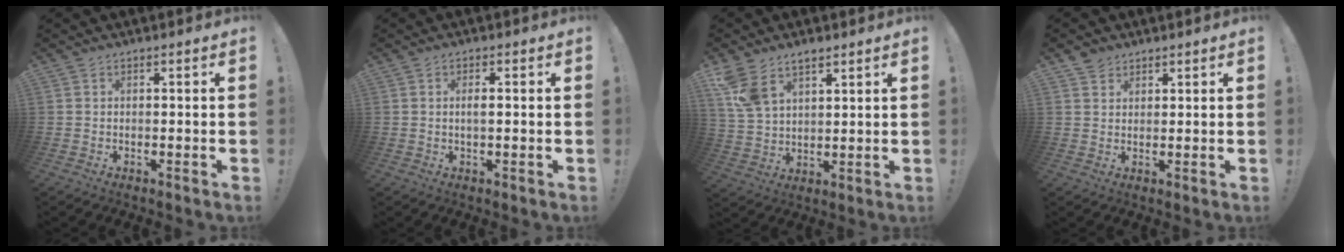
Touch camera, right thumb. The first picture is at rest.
{"total": 2.1, "force": [0.0, 0.6, 2.0], "torque": [-0.039, 0.003, -0.003]}
{"total": 8.7, "force": [6.0, 4.7, 4.3], "torque": [-0.097, -0.022, 0.118]}
{"total": 3.1, "force": [2.4, 2.0, 0.4], "torque": [-0.008, -0.010, 0.045]}